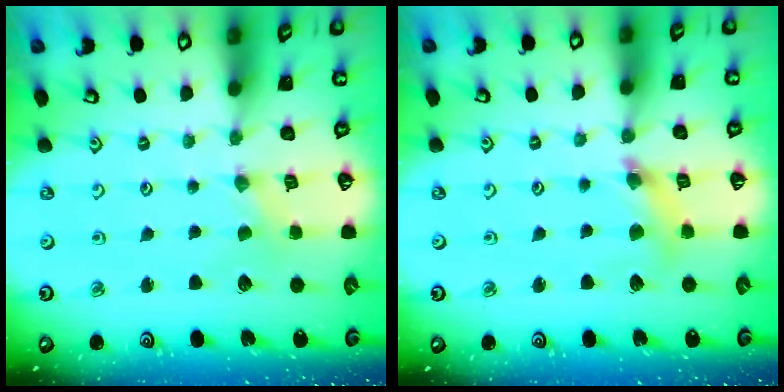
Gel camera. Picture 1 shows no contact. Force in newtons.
{"total": 7.6, "press": 7.6, "slide": 0.9}